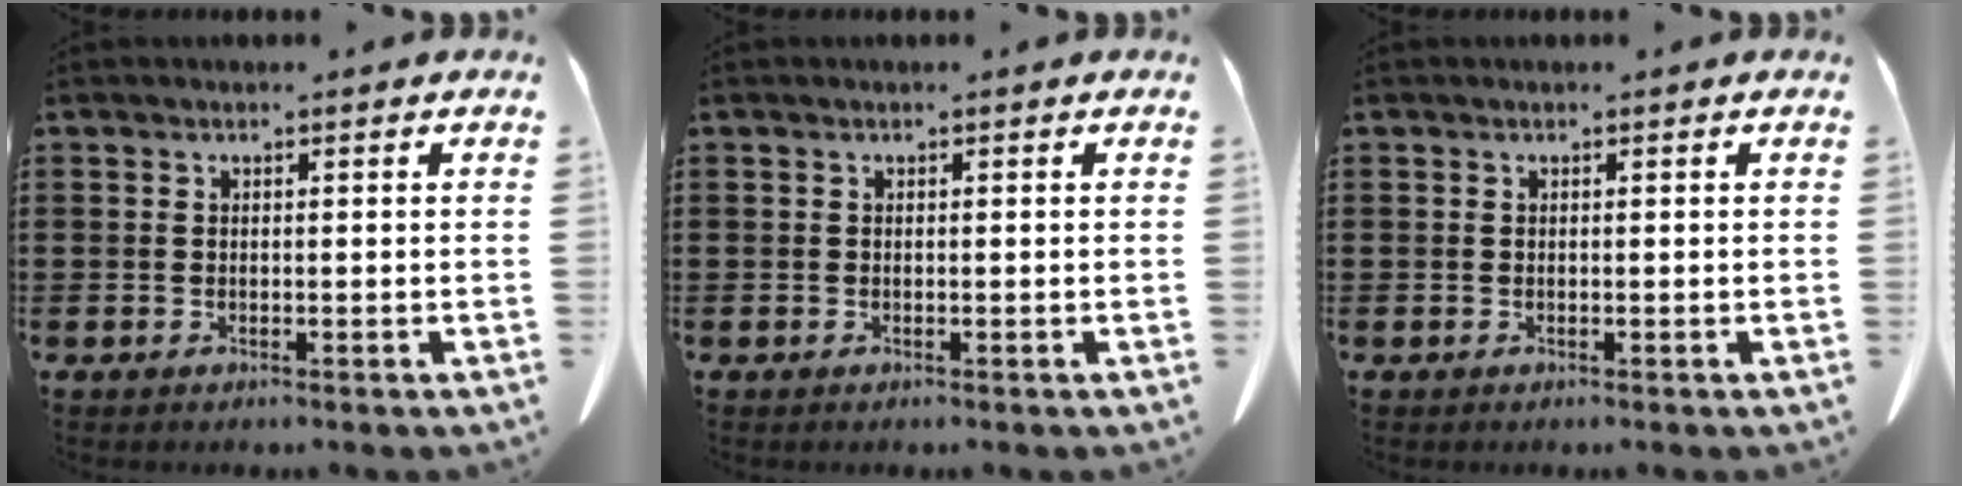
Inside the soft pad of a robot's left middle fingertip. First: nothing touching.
{"total": 0.0}
{"total": 0.0}